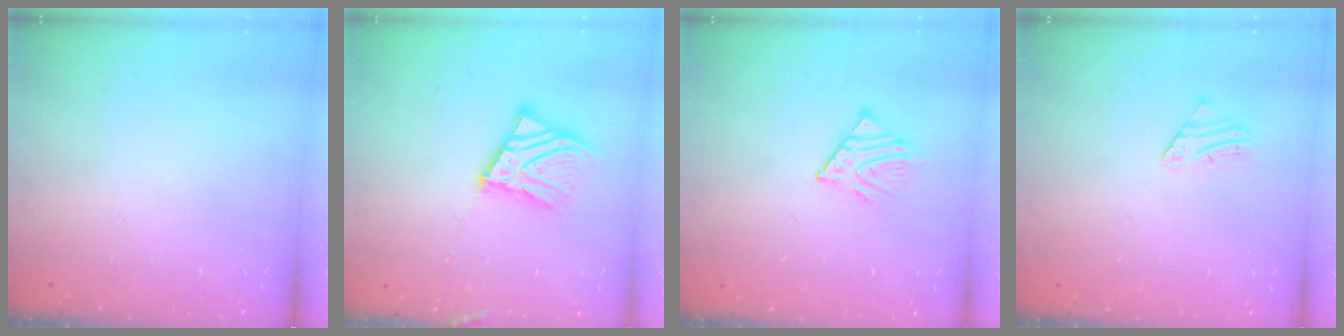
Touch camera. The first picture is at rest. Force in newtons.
{"total": 11.8, "press": 11.7, "slide": 1.6}
{"total": 5.1, "press": 5.0, "slide": 0.5}
{"total": 2.2, "press": 2.2, "slide": 0.2}